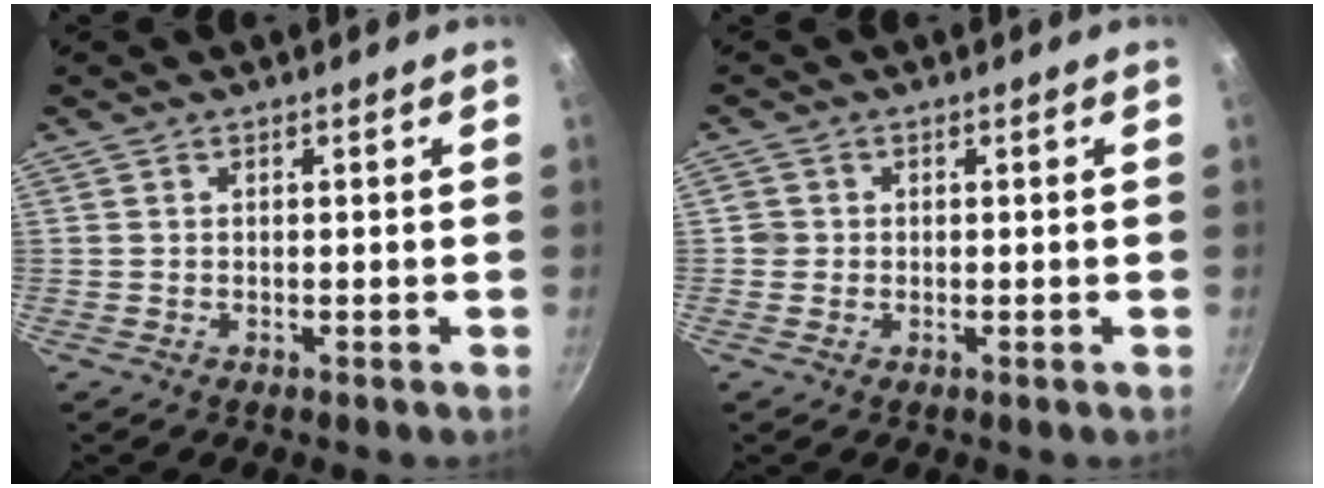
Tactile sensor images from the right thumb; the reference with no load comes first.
{"total": 1.6, "force": [0.0, 1.6, 0.2], "torque": [0.005, 0.005, -0.002]}